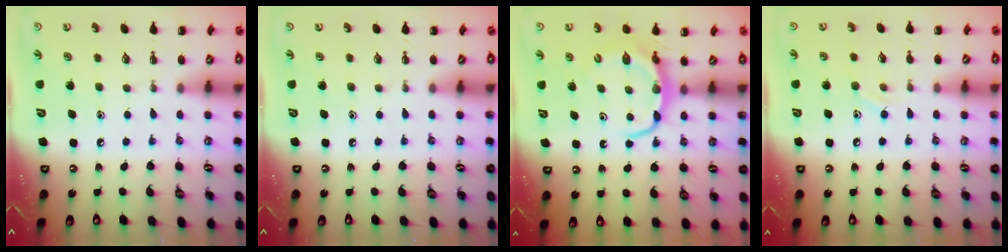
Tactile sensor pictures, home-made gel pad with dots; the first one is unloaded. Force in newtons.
{"total": 0.0}
{"total": 6.4, "press": 6.4, "slide": 0.4}
{"total": 7.5, "press": 7.3, "slide": 2.1}